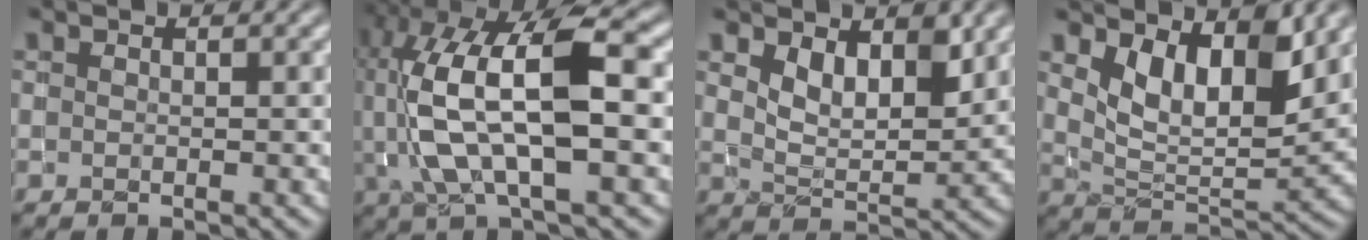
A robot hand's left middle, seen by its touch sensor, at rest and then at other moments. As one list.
[{"total": 12.4, "force": [0.0, 5.0, 11.4], "torque": [-0.234, 0.012, -0.002]}, {"total": 3.9, "force": [2.0, 1.9, 2.8], "torque": [-0.054, -0.010, 0.034]}, {"total": 6.9, "force": [3.0, 3.3, 5.3], "torque": [-0.095, -0.014, 0.049]}]